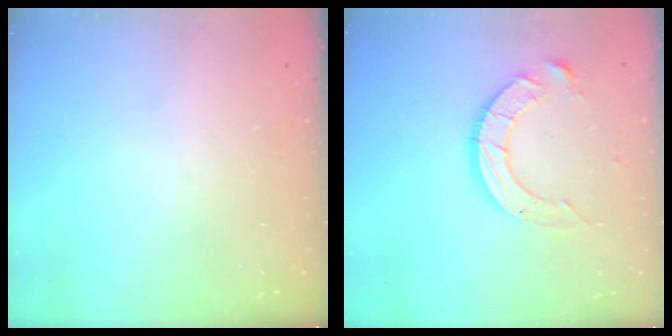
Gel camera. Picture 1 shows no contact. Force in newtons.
{"total": 10.8, "press": 10.8, "slide": 0.7}